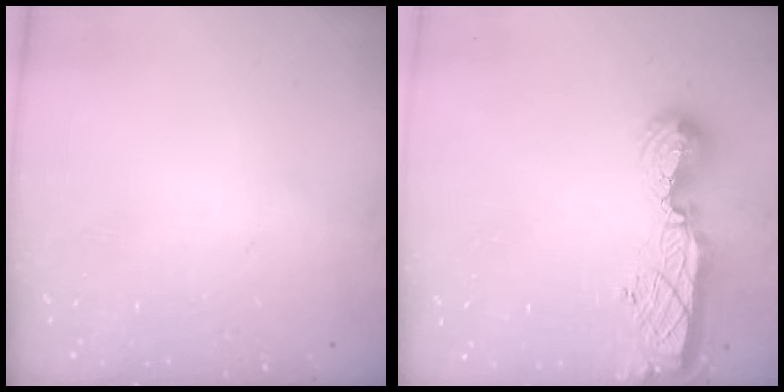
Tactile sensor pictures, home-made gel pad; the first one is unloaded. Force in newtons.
{"total": 13.8, "press": 13.8, "slide": 1.5}